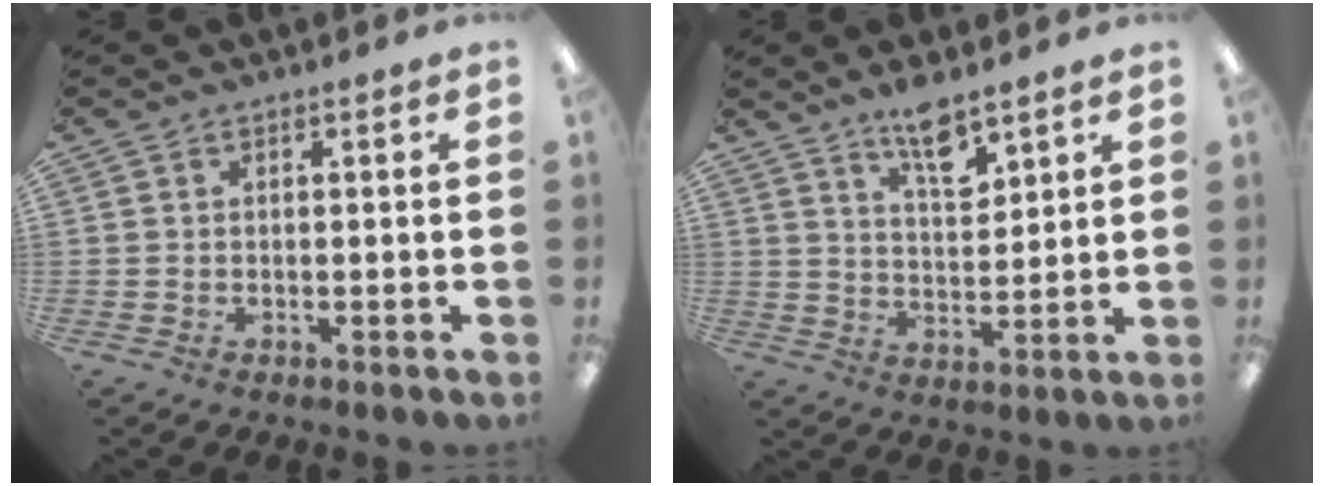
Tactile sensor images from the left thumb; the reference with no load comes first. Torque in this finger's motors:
{"motor_torque": [1.02, 0.59, 0.67, -0.68, 0.04]}